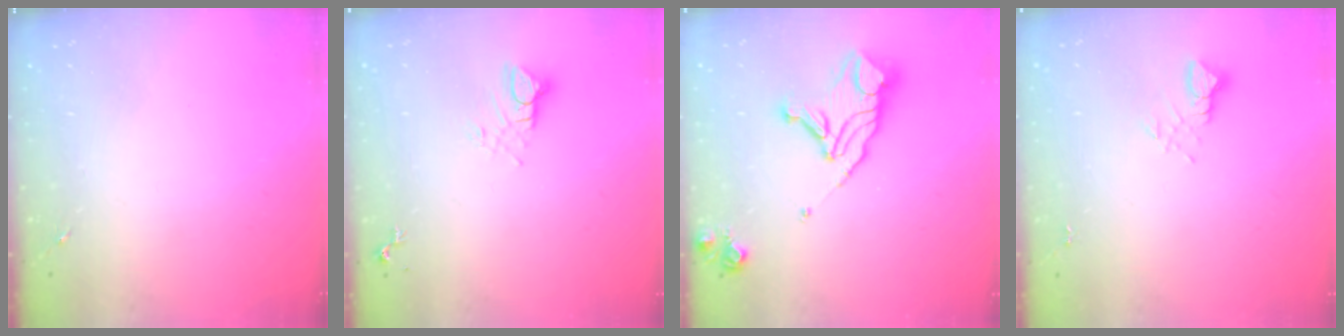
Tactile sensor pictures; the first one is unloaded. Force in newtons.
{"total": 5.7, "press": 5.7, "slide": 0.3}
{"total": 14.9, "press": 14.8, "slide": 1.5}
{"total": 3.9, "press": 3.9, "slide": 0.3}